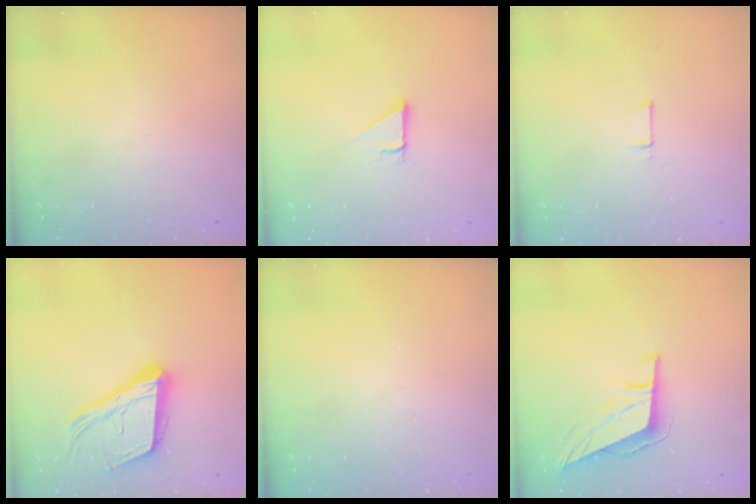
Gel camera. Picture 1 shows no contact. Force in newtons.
{"total": 2.9, "press": 2.8, "slide": 0.2}
{"total": 3.5, "press": 3.4, "slide": 0.4}
{"total": 19.3, "press": 18.8, "slide": 4.6}
{"total": 0.0}
{"total": 10.2, "press": 9.6, "slide": 3.5}